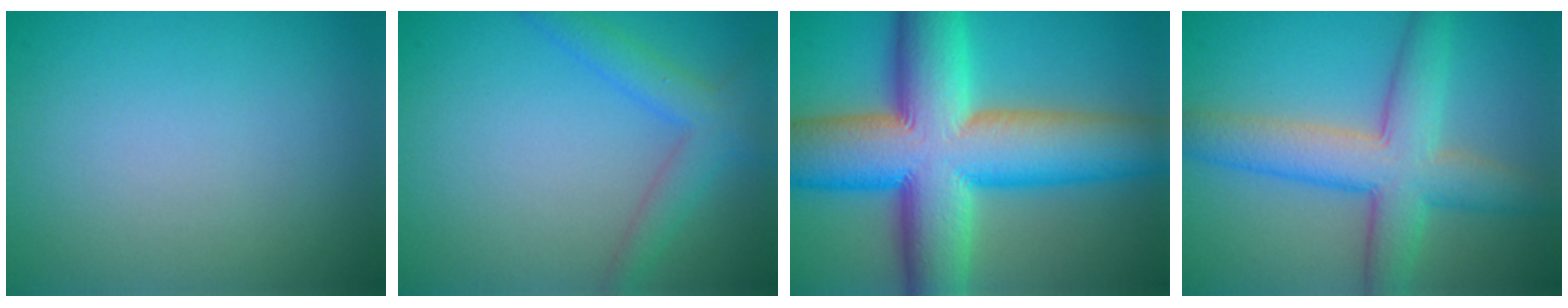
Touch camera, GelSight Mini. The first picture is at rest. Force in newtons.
{"total": 3.3, "press": 3.3, "slide": 0.1}
{"total": 16.5, "press": 16.5, "slide": 0.4}
{"total": 7.2, "press": 7.2, "slide": 0.2}